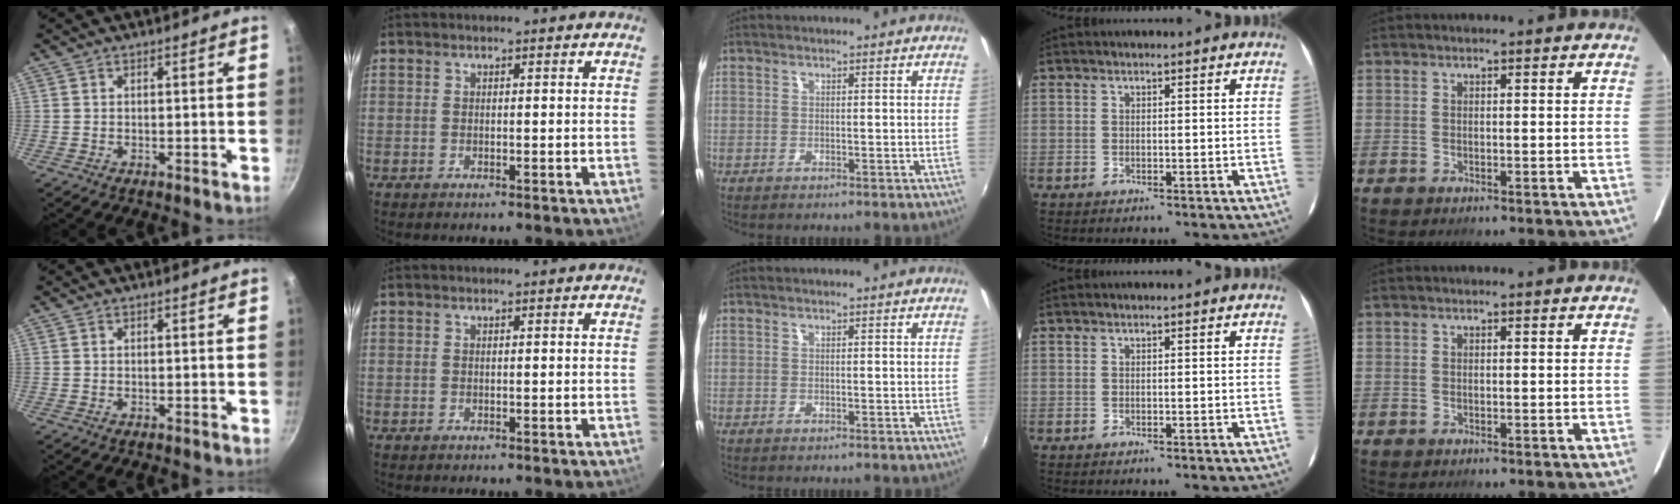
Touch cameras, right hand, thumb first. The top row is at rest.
{}